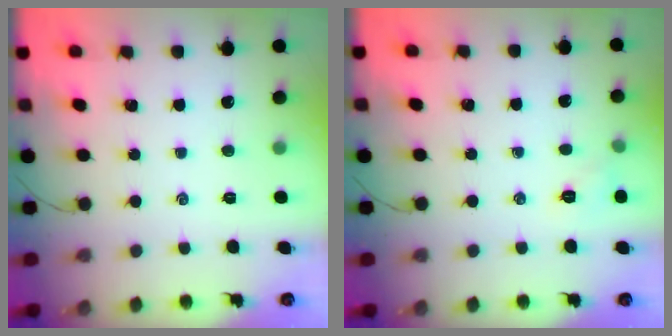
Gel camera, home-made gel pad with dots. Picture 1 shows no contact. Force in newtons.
{"total": 5.6, "press": 5.4, "slide": 1.5}